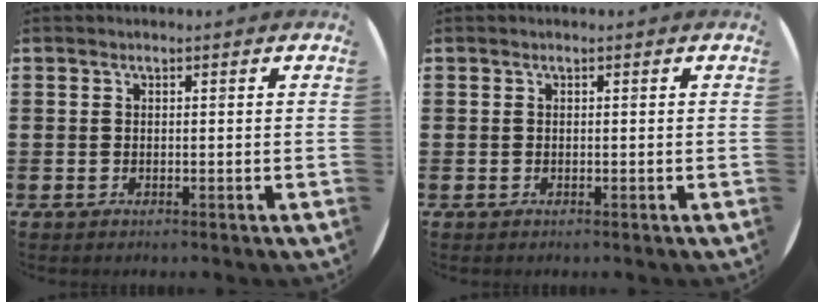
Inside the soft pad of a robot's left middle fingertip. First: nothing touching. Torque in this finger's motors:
{"motor_torque": [0.00, 0.00, 0.00, 0.00]}